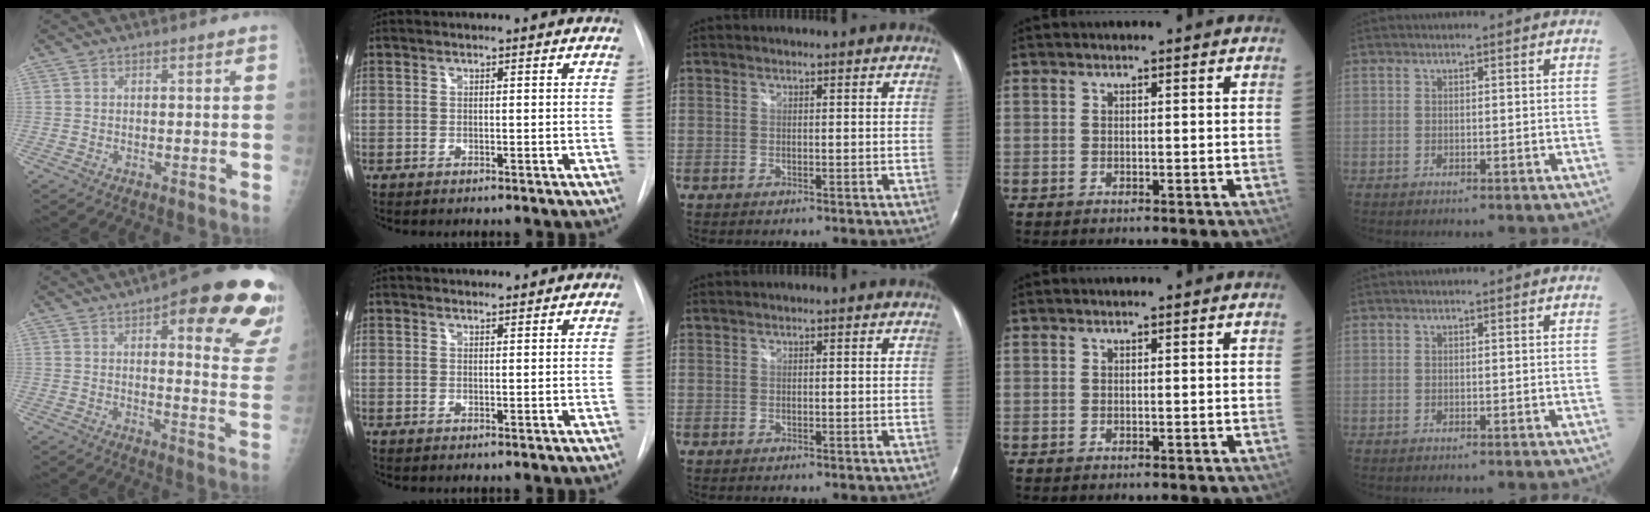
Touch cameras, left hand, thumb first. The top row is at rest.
{"thumb": {"total": 22.1, "force": [11.8, 6.4, 17.5], "torque": [-0.184, -0.039, 0.135]}, "index": {"total": 1.9, "force": [1.7, 0.5, 0.6], "torque": [-0.006, 0.013, 0.025]}}